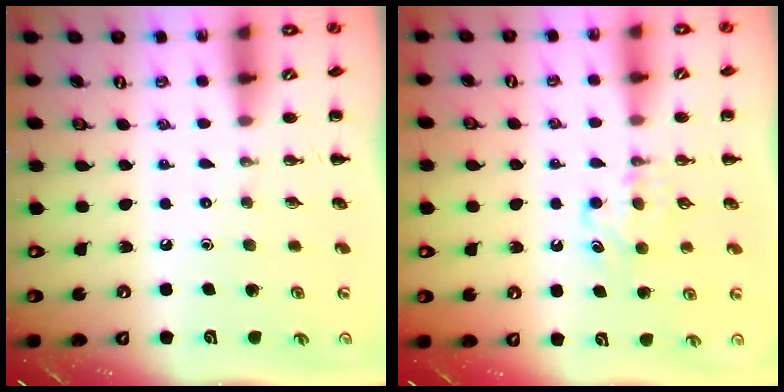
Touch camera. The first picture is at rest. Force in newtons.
{"total": 6.7, "press": 6.5, "slide": 1.7}